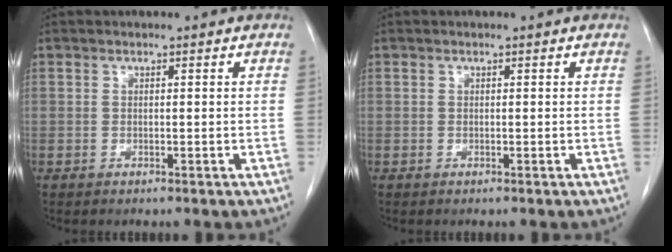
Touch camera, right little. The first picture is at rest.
{"total": 0.0}